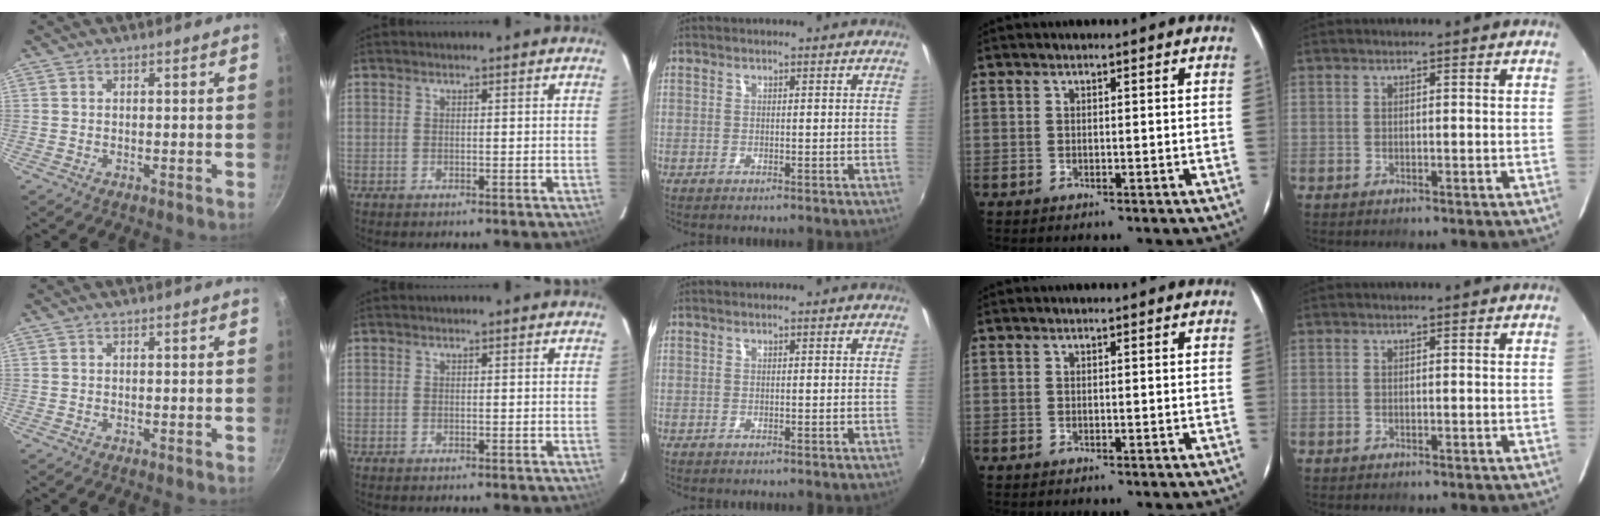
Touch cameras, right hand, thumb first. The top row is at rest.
{}